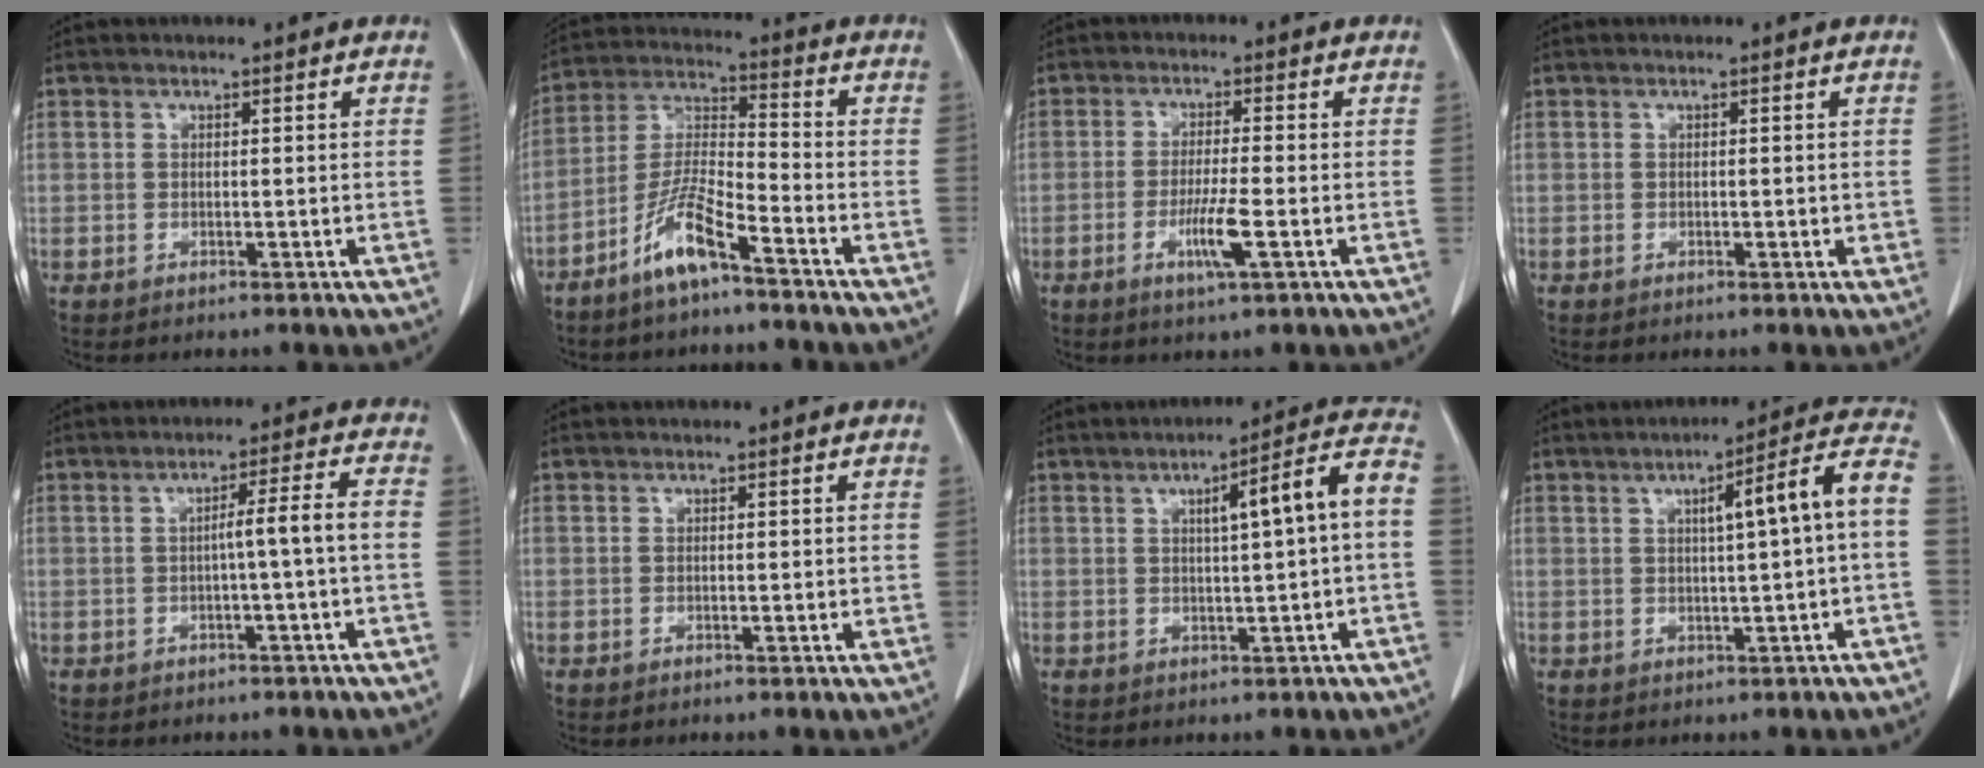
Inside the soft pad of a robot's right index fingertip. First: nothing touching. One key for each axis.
{"total": 8.8, "fx": -5.9, "fy": 0.8, "fz": 6.5, "tx": -0.141, "ty": -0.009, "tz": -0.121}
{"total": 5.4, "fx": -2.0, "fy": -0.1, "fz": 5.0, "tx": -0.096, "ty": -0.010, "tz": -0.037}
{"total": 1.1, "fx": -0.1, "fy": 0.6, "fz": 0.9, "tx": -0.014, "ty": 0.001, "tz": 0.000}
{"total": 4.5, "fx": -0.9, "fy": -0.9, "fz": 4.4, "tx": -0.067, "ty": 0.010, "tz": -0.012}
{"total": 0.6, "fx": -0.1, "fy": 0.2, "fz": 0.6, "tx": -0.009, "ty": 0.001, "tz": 0.000}
{"total": 9.3, "fx": 0.7, "fy": 0.1, "fz": 9.3, "tx": -0.126, "ty": 0.022, "tz": 0.008}
{"total": 9.9, "fx": 0.8, "fy": -0.3, "fz": 9.8, "tx": -0.132, "ty": 0.022, "tz": 0.008}